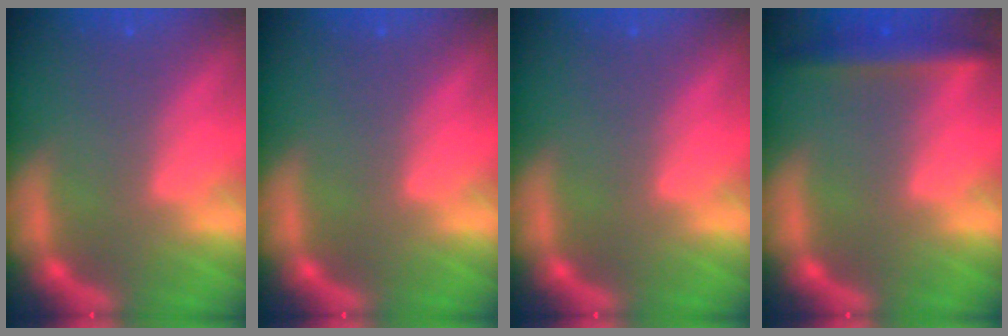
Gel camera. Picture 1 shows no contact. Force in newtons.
{"total": 0.0}
{"total": 0.0}
{"total": 4.0}